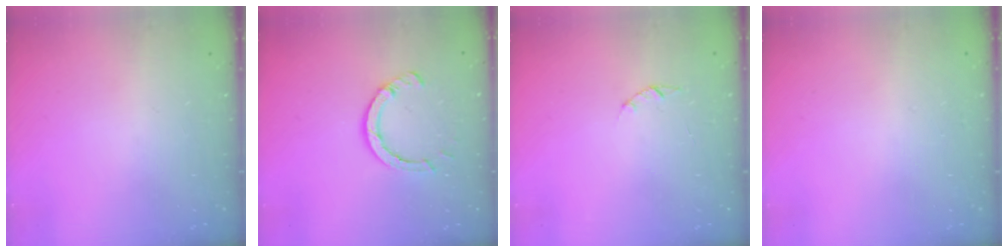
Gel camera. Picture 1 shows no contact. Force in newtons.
{"total": 5.7, "press": 5.6, "slide": 0.7}
{"total": 1.4, "press": 1.4, "slide": 0.3}
{"total": 2.7, "press": 2.7, "slide": 0.2}